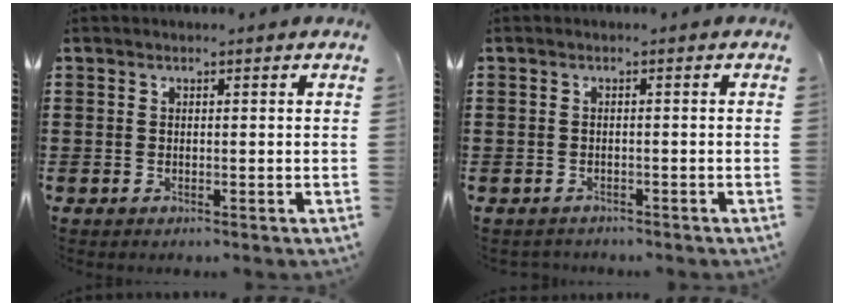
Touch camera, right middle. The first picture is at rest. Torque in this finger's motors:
{"motor_torque": [-0.28, 0.13, 0.00, -0.03]}